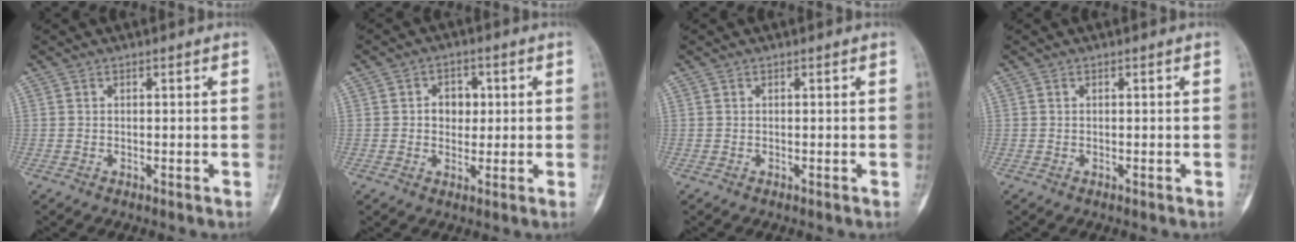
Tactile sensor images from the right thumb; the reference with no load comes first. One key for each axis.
{"total": 4.8, "fx": 0.8, "fy": 3.9, "fz": 2.5, "tx": -0.004, "ty": 0.004, "tz": 0.010}
{"total": 0.0}
{"total": 0.0}